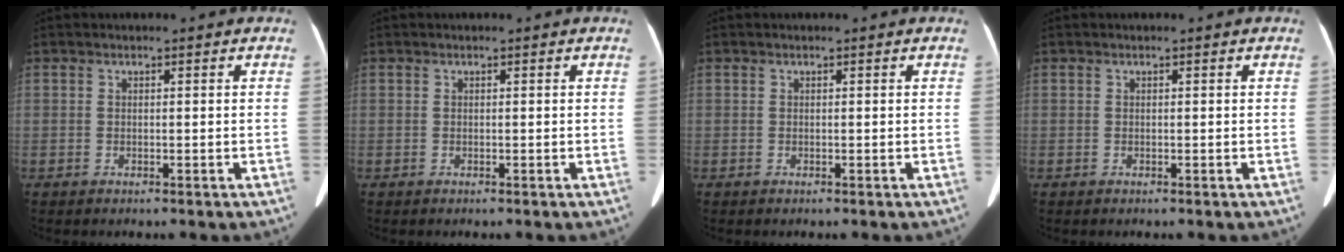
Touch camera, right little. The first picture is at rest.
{"total": 0.0}
{"total": 0.0}
{"total": 0.0}